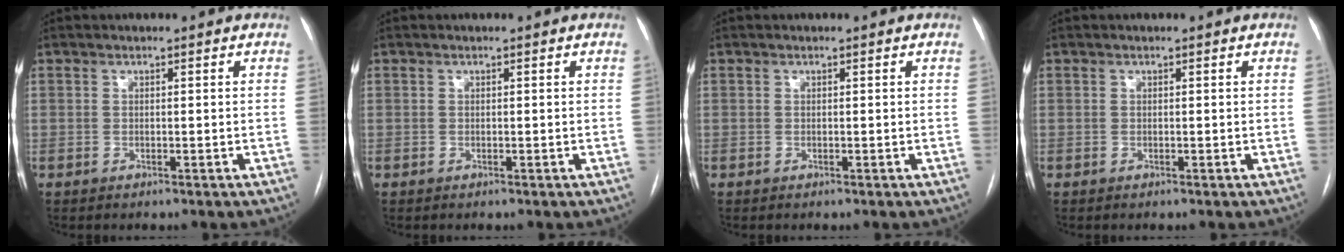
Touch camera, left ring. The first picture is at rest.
{"total": 0.0}
{"total": 0.0}
{"total": 0.0}